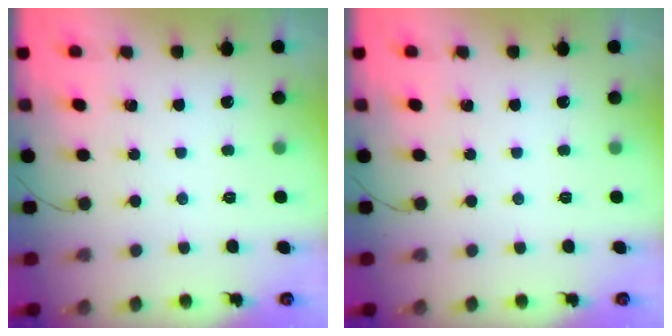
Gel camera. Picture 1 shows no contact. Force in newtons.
{"total": 0.0}